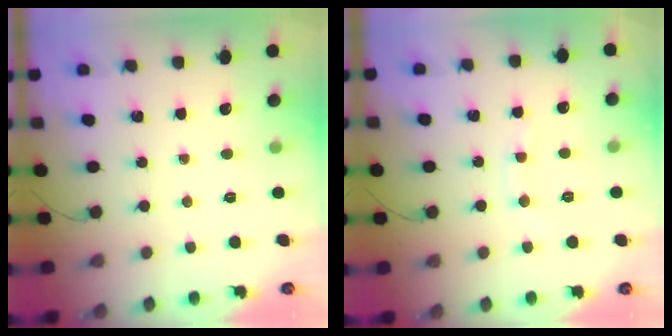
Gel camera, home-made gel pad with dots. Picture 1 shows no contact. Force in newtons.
{"total": 6.5, "press": 6.3, "slide": 1.5}